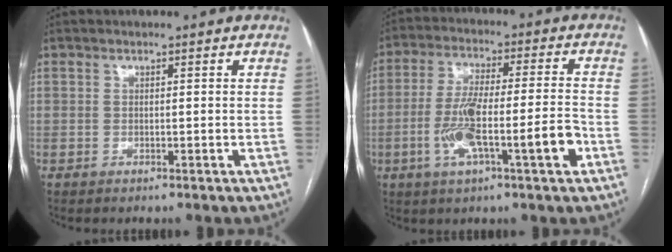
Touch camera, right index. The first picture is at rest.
{"total": 12.2, "force": [-3.9, 1.5, 11.4], "torque": [-0.209, 0.009, -0.064]}